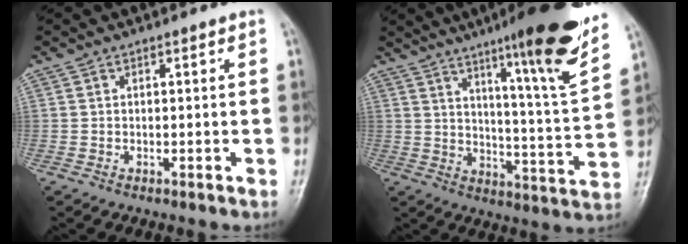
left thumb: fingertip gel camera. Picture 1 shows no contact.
{"total": 18.2, "force": [11.8, 1.3, 13.8], "torque": [-0.178, -0.069, 0.176]}